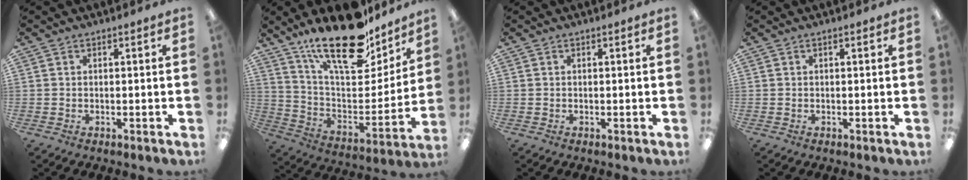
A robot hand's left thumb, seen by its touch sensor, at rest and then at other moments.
{"total": 24.1, "force": [18.0, 8.8, 13.4], "torque": [-0.214, -0.110, 0.310]}
{"total": 0.0}
{"total": 0.0}